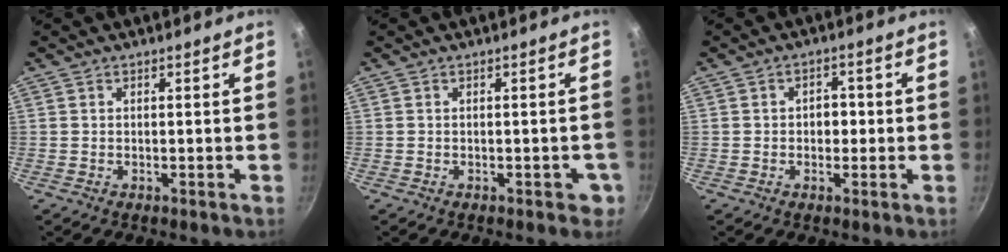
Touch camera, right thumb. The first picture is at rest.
{"total": 2.7, "force": [-1.0, 1.6, 1.9], "torque": [-0.005, 0.010, -0.007]}
{"total": 3.6, "force": [-0.2, 2.8, 2.2], "torque": [-0.008, 0.010, -0.006]}